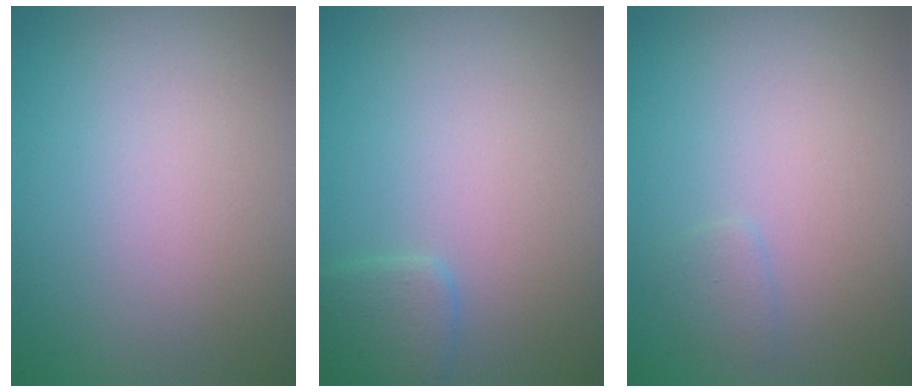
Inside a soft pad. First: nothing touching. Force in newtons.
{"total": 1.8, "press": 1.8, "slide": 0.1}
{"total": 0.7, "press": 0.7, "slide": 0.1}